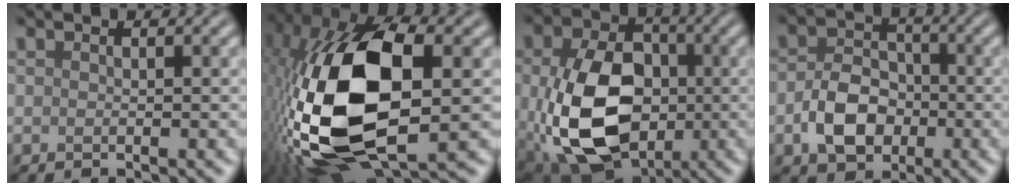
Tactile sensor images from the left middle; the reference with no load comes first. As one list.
[{"total": 17.2, "force": [-1.2, 9.0, 14.6], "torque": [-0.318, 0.000, -0.021]}, {"total": 12.6, "force": [-1.9, 8.7, 9.0], "torque": [-0.202, -0.023, -0.031]}, {"total": 5.0, "force": [-1.6, 3.7, 2.9], "torque": [-0.056, 0.004, -0.032]}]